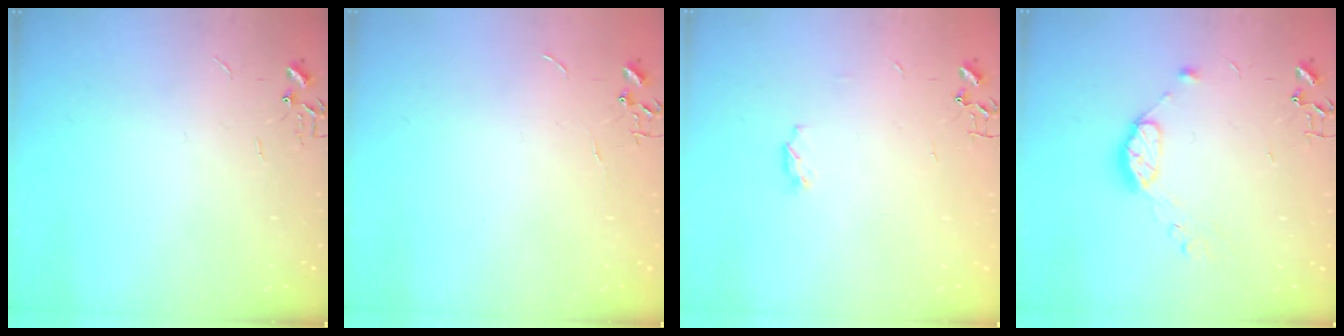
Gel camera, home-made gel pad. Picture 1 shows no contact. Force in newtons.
{"total": 0.0}
{"total": 4.2, "press": 4.1, "slide": 0.6}
{"total": 9.2, "press": 9.2, "slide": 0.7}